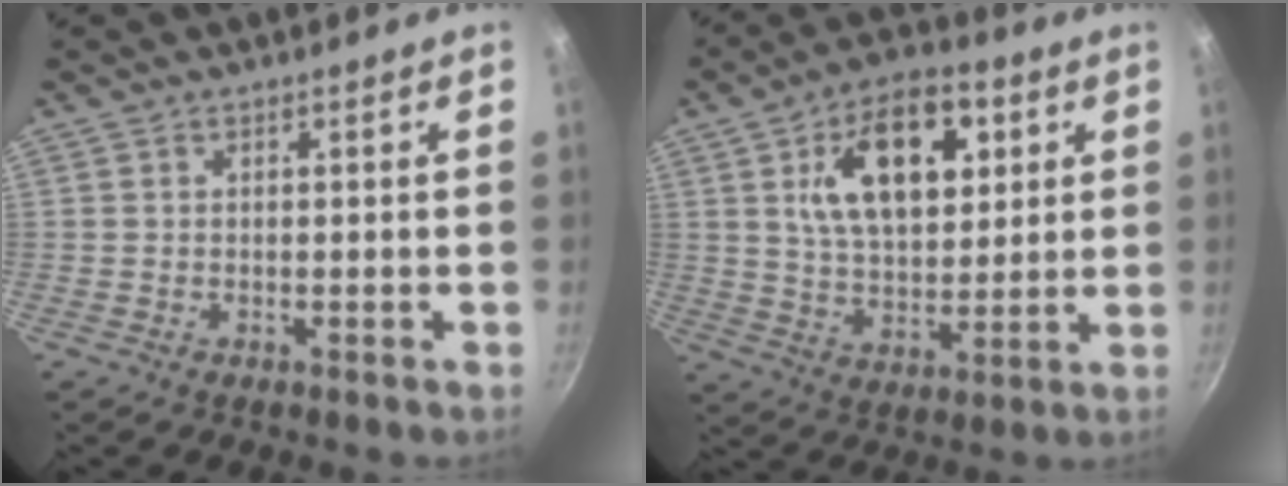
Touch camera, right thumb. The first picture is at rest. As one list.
[{"total": 17.2, "force": [5.8, 9.5, 13.1], "torque": [-0.180, -0.010, 0.099]}]